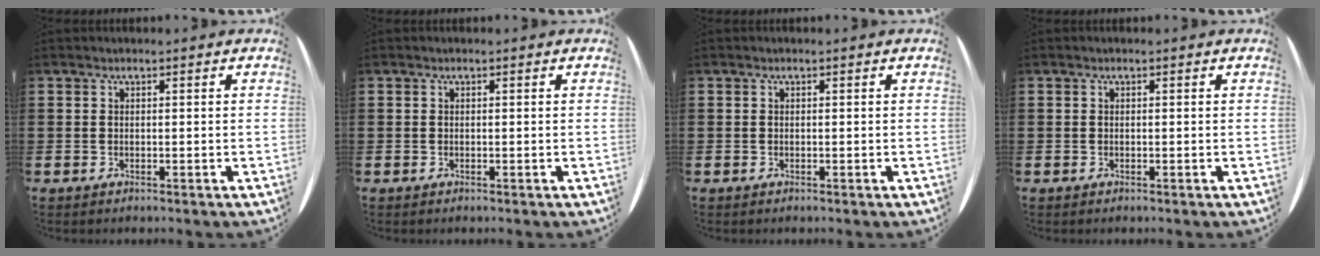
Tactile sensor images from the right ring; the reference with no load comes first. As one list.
[{"total": 0.0}, {"total": 0.0}, {"total": 0.0}]